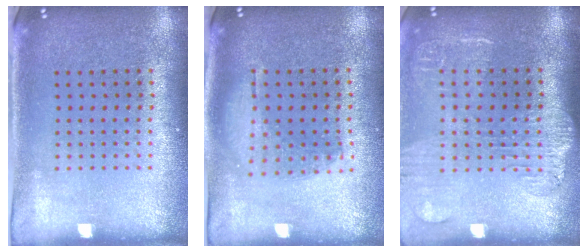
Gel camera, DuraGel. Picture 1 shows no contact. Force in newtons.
{"total": 1.2, "press": 1.1, "slide": 0.5}
{"total": 1.8, "press": 1.5, "slide": 0.9}